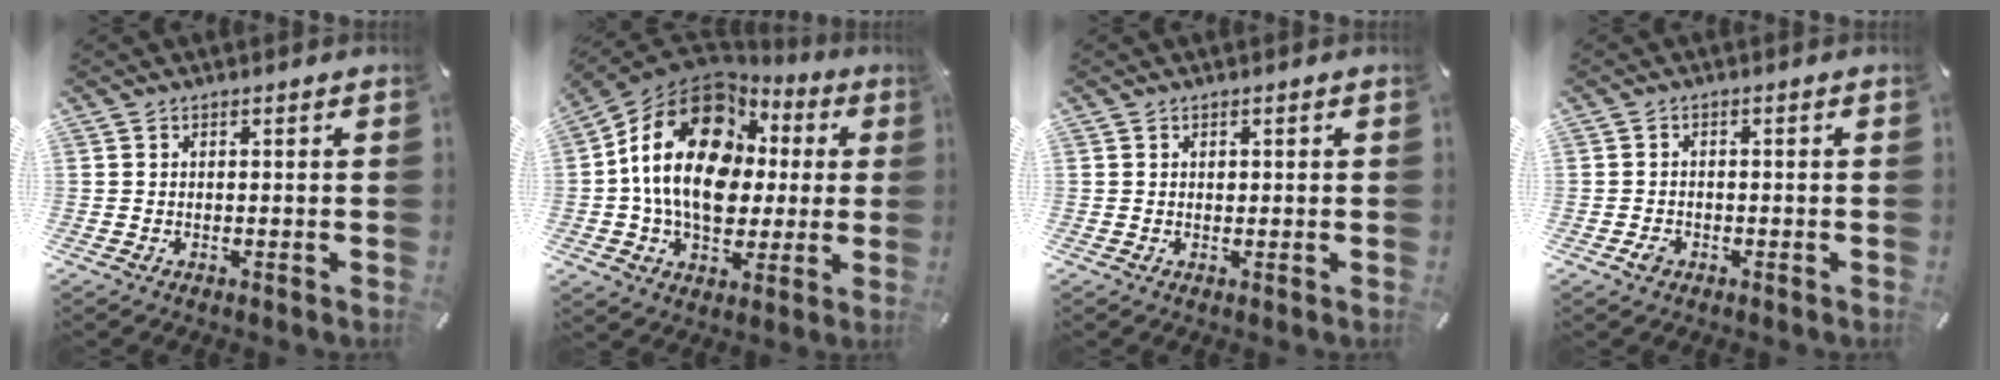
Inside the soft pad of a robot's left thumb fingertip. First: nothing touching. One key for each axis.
{"total": 21.0, "fx": 1.6, "fy": 16.0, "fz": 13.6, "tx": -0.263, "ty": 0.002, "tz": 0.025}
{"total": 0.6, "fx": 0.1, "fy": 0.5, "fz": 0.3, "tx": -0.006, "ty": 0.001, "tz": 0.003}
{"total": 2.1, "fx": -1.0, "fy": 1.5, "fz": 1.0, "tx": -0.018, "ty": 0.005, "tz": -0.020}